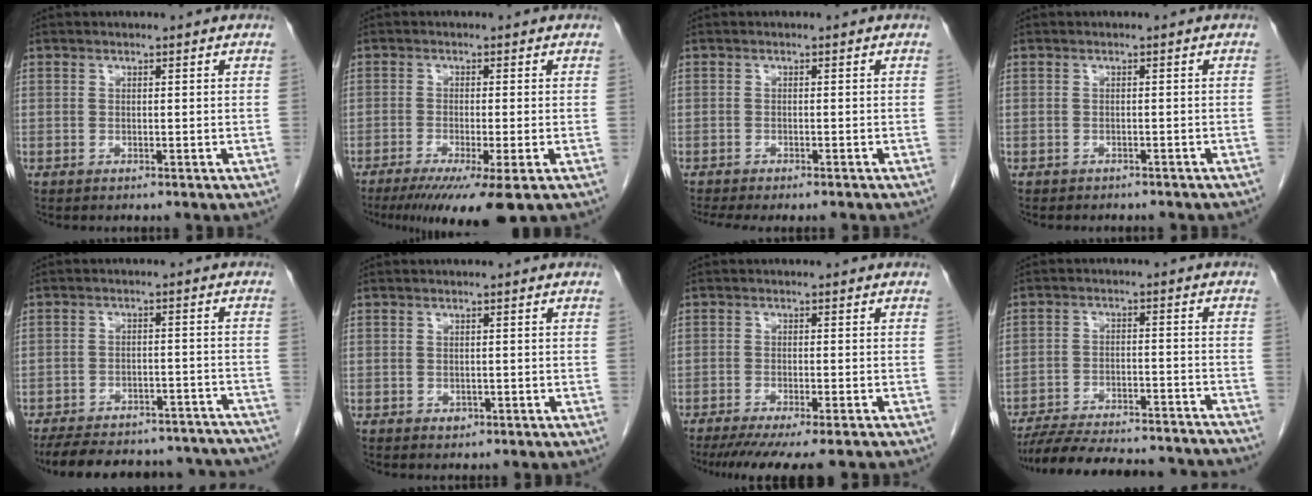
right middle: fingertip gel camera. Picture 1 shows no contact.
{"total": 9.0, "force": [-5.8, 0.2, 6.9], "torque": [-0.101, -0.023, -0.093]}
{"total": 6.2, "force": [-5.5, 1.2, 2.8], "torque": [-0.031, -0.003, -0.078]}
{"total": 6.3, "force": [-5.4, 2.3, 2.3], "torque": [-0.029, -0.001, -0.054]}
{"total": 25.8, "force": [-23.0, 7.3, 9.0], "torque": [-0.139, -0.003, -0.285]}
{"total": 0.9, "force": [-0.3, 0.7, 0.4], "torque": [-0.007, 0.001, -0.001]}
{"total": 11.1, "force": [-9.2, 1.3, 6.1], "torque": [-0.078, -0.021, -0.132]}
{"total": 23.5, "force": [-21.6, 3.6, 8.6], "torque": [-0.133, -0.015, -0.291]}